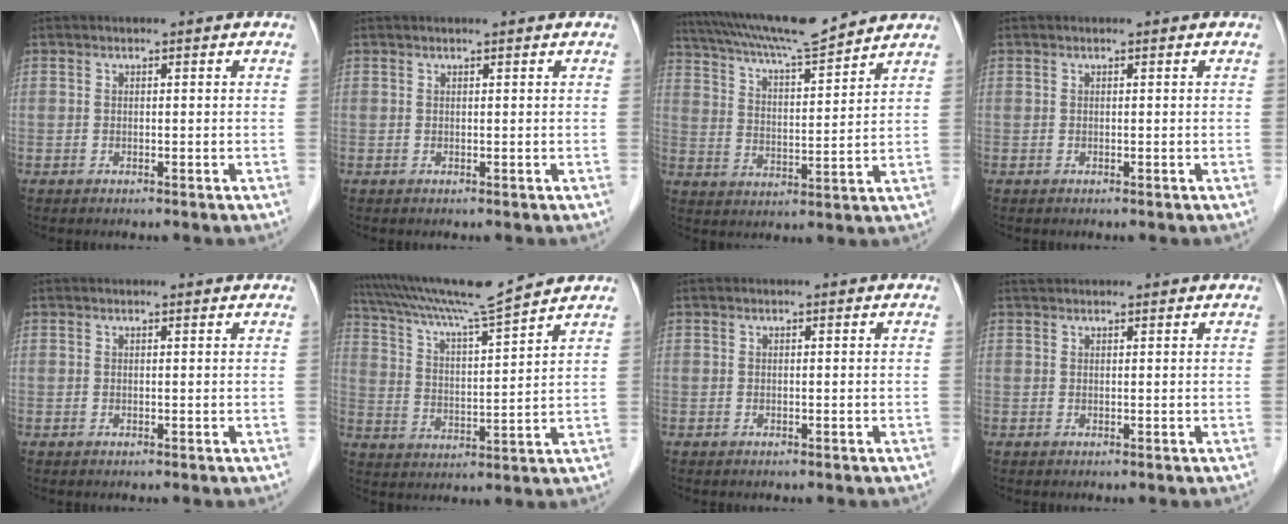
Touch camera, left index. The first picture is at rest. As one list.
[{"total": 1.1, "force": [1.0, 0.0, 0.5], "torque": [-0.007, 0.014, 0.018]}, {"total": 14.3, "force": [13.1, 0.4, 5.8], "torque": [-0.112, 0.014, 0.217]}, {"total": 0.0}, {"total": 0.8, "force": [0.8, 0.0, 0.1], "torque": [-0.009, 0.001, 0.009]}, {"total": 13.1, "force": [11.9, -1.8, 5.0], "torque": [-0.100, 0.005, 0.205]}, {"total": 0.0}, {"total": 1.9, "force": [1.9, 0.2, 0.3], "torque": [-0.007, 0.022, 0.033]}]